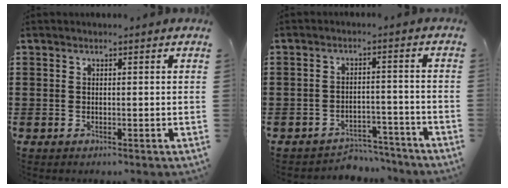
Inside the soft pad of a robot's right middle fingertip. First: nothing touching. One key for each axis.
{"total": 3.8, "fx": -3.7, "fy": 0.6, "fz": 0.3, "tx": -0.010, "ty": 0.004, "tz": -0.078}